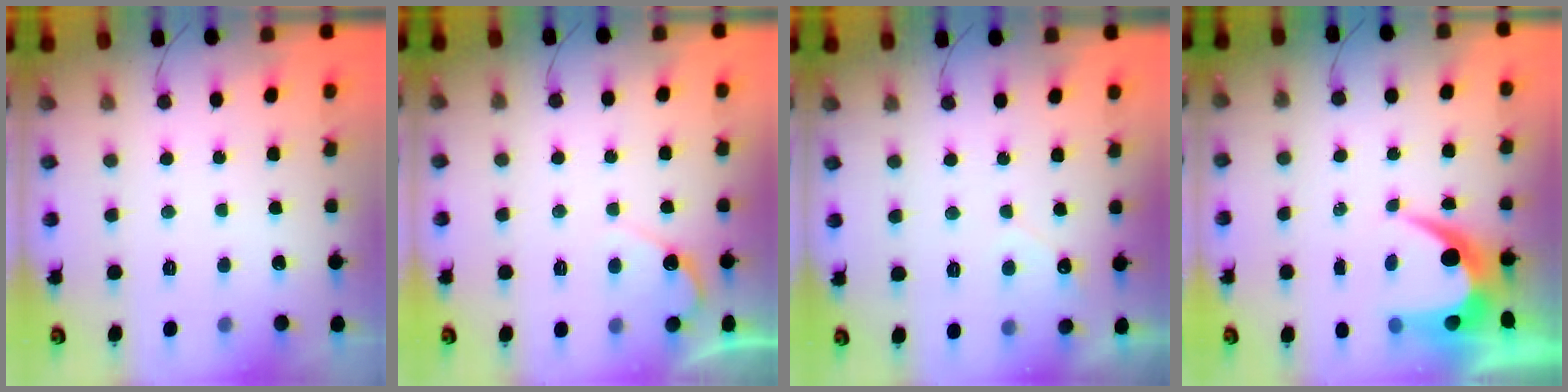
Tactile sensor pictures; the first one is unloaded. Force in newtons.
{"total": 5.5, "press": 5.5, "slide": 0.3}
{"total": 2.8, "press": 2.8, "slide": 0.2}
{"total": 6.7, "press": 6.6, "slide": 0.5}